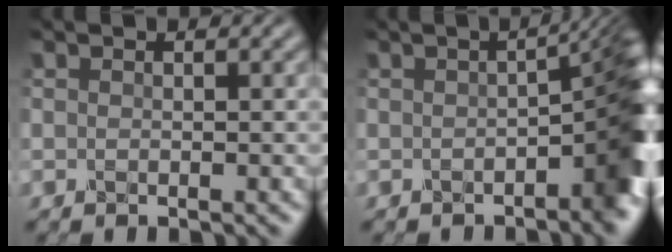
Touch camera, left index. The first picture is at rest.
{"total": 6.8, "force": [-1.4, 2.2, 6.3], "torque": [-0.063, 0.002, -0.020]}